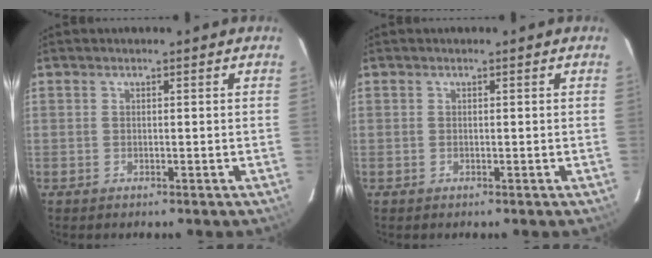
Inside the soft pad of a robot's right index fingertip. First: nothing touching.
{"total": 0.0}